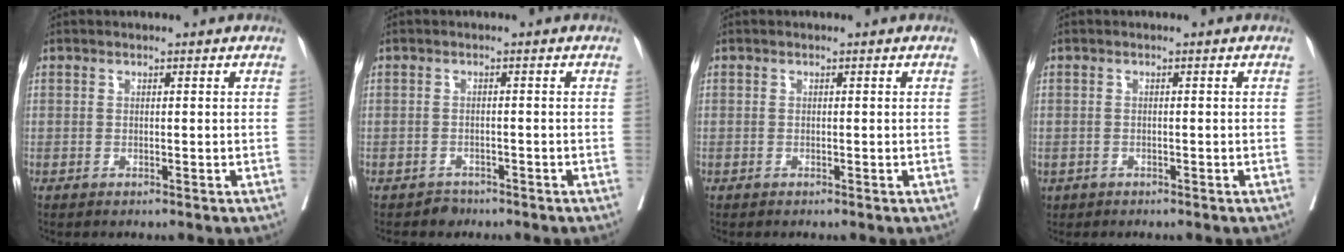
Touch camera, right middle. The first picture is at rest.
{"total": 1.6, "force": [-1.4, 0.9, -0.3], "torque": [0.002, 0.002, -0.023]}
{"total": 0.0}
{"total": 1.2, "force": [-0.8, 0.9, 0.3], "torque": [-0.010, 0.000, -0.011]}